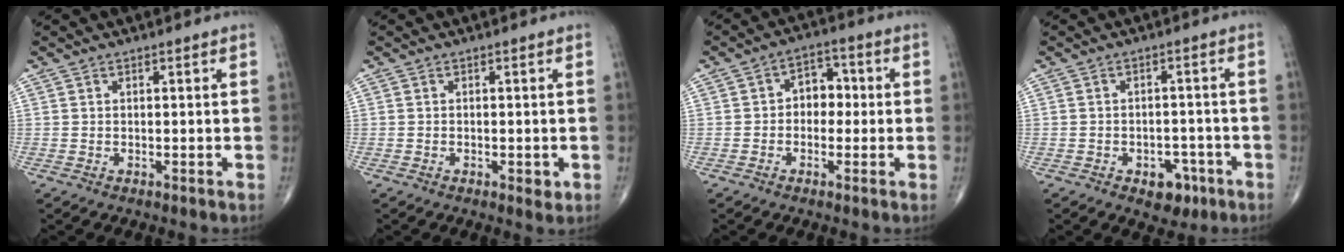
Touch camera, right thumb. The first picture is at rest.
{"total": 1.6, "force": [-0.5, 0.7, 1.4], "torque": [-0.018, -0.004, -0.007]}
{"total": 5.6, "force": [-0.1, 4.2, 3.8], "torque": [-0.024, 0.019, -0.014]}
{"total": 5.6, "force": [-3.0, 3.6, 3.0], "torque": [-0.014, 0.021, -0.036]}